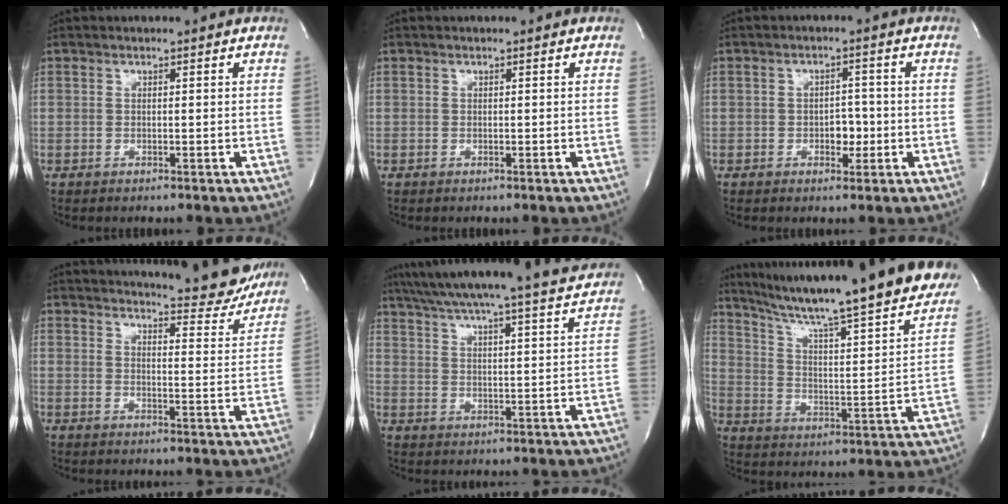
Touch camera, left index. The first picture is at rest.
{"total": 0.0}
{"total": 3.1, "force": [-0.9, 1.9, 2.3], "torque": [-0.026, 0.006, -0.010]}
{"total": 14.0, "force": [13.3, 1.6, 4.0], "torque": [-0.047, -0.047, 0.152]}
{"total": 22.0, "force": [20.3, -0.7, 8.4], "torque": [-0.141, -0.027, 0.274]}
{"total": 29.9, "force": [26.1, 2.4, 14.5], "torque": [-0.229, -0.068, 0.349]}